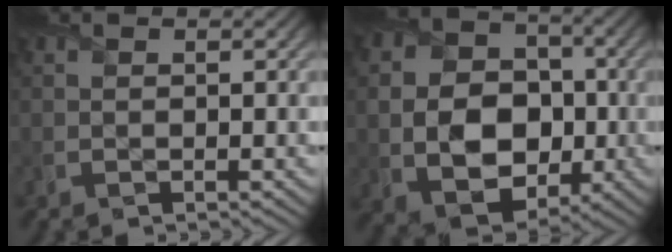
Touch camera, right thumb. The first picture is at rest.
{"total": 11.8, "force": [-1.3, 9.0, 7.5], "torque": [-0.151, -0.017, -0.029]}